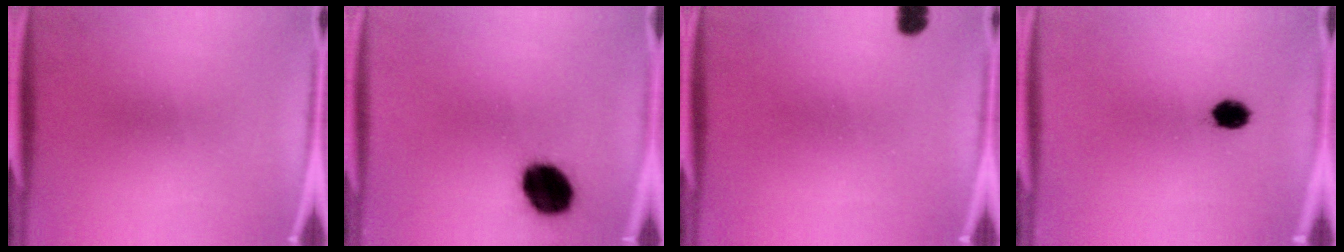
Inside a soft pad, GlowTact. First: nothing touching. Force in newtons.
{"total": 13.1}
{"total": 1.8}
{"total": 4.0}